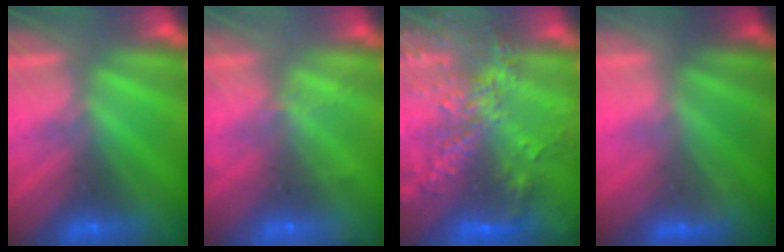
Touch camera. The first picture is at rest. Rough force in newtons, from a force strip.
{"total": 2.2}
{"total": 6.1}
{"total": 1.9}